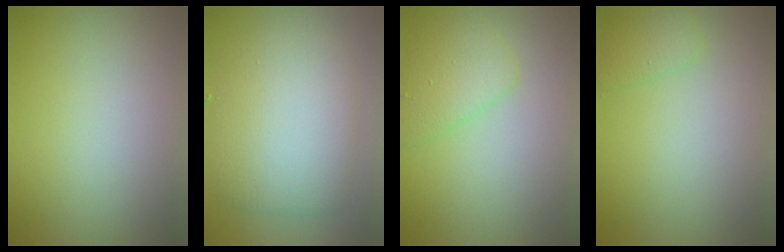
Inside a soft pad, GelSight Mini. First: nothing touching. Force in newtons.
{"total": 6.0, "press": 6.0, "slide": 0.1}
{"total": 2.8, "press": 2.8, "slide": 0.1}
{"total": 1.3, "press": 1.3, "slide": 0.1}